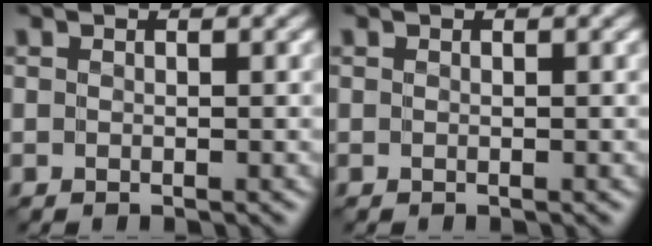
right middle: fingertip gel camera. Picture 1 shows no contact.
{"total": 0.0}